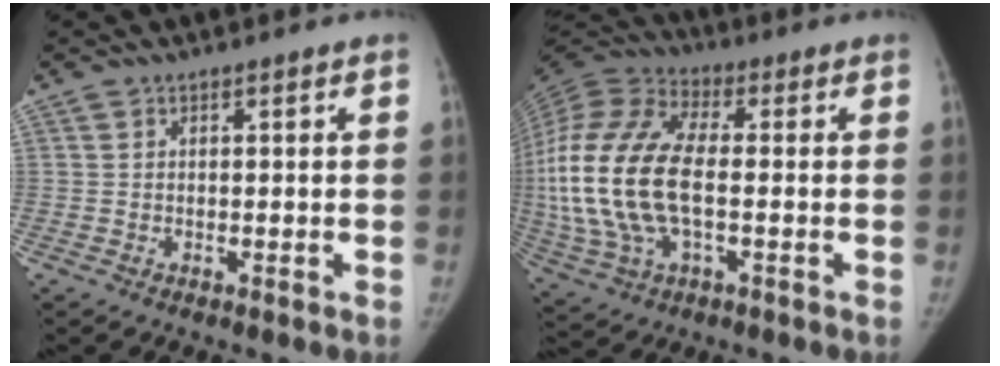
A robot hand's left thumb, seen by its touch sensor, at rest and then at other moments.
{"total": 19.7, "force": [-2.0, 10.2, 16.8], "torque": [-0.368, 0.025, -0.038]}